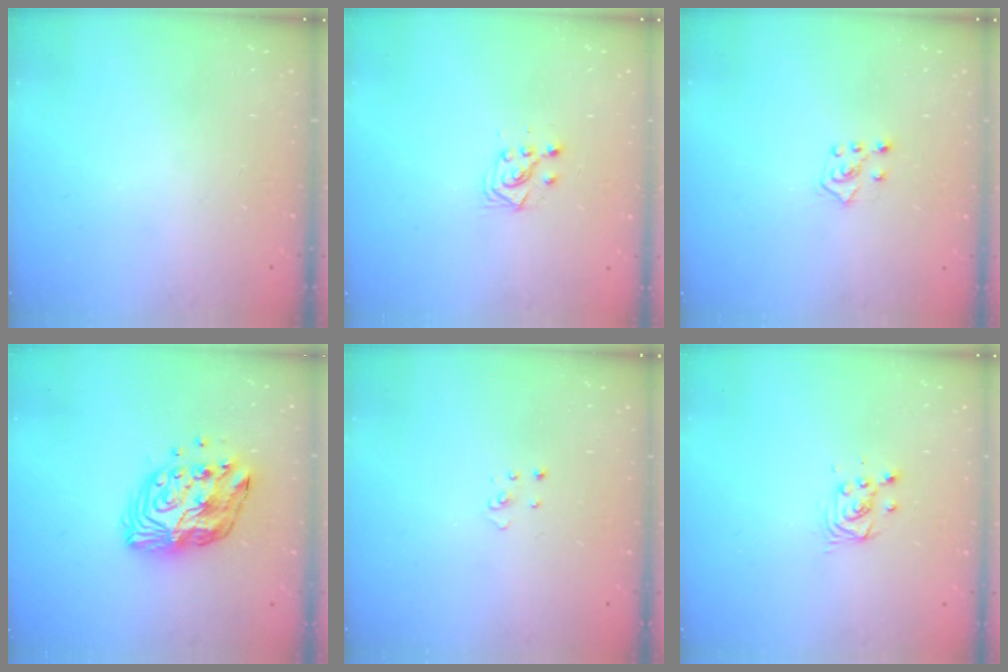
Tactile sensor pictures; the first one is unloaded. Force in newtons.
{"total": 3.7, "press": 3.6, "slide": 0.9}
{"total": 5.0, "press": 4.9, "slide": 0.8}
{"total": 12.9, "press": 12.9, "slide": 0.9}
{"total": 2.2, "press": 2.2, "slide": 0.2}
{"total": 3.4, "press": 3.4, "slide": 0.4}